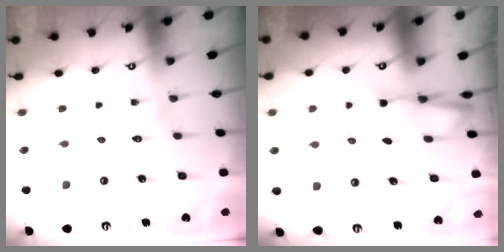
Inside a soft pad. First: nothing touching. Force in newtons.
{"total": 2.5, "press": 2.4, "slide": 0.4}